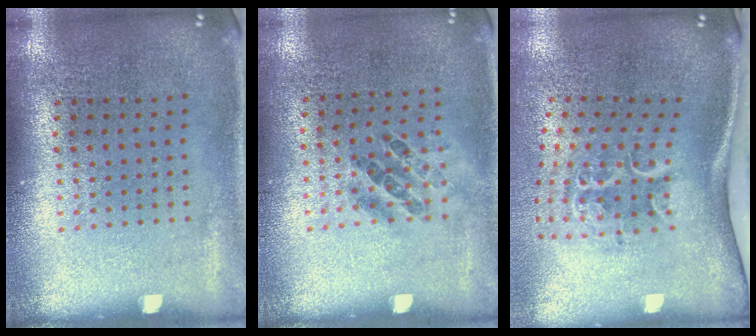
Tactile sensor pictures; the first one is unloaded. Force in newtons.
{"total": 1.0, "press": 0.7, "slide": 0.7}
{"total": 2.2, "press": 1.4, "slide": 1.7}